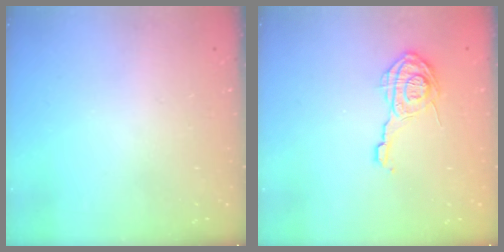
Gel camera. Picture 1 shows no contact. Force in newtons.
{"total": 12.7, "press": 12.7, "slide": 1.0}